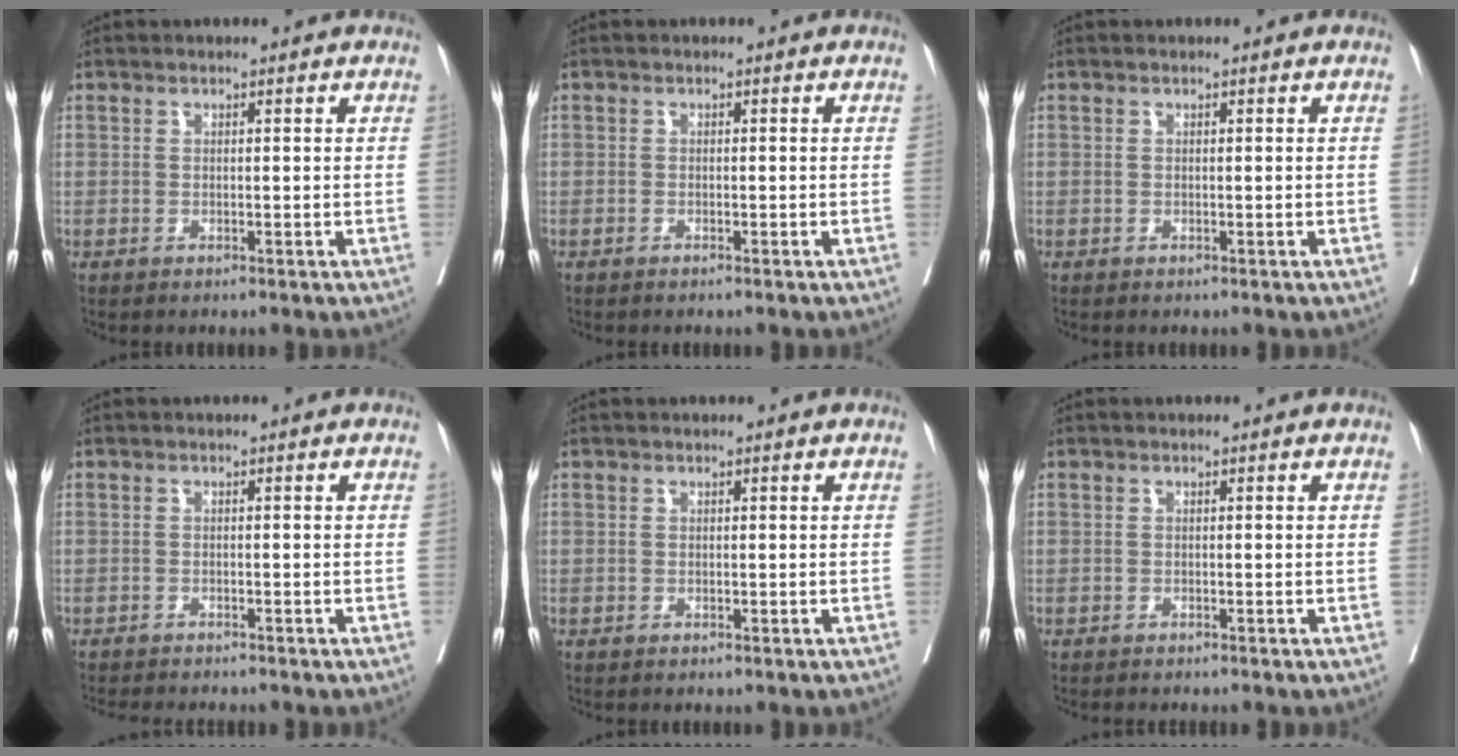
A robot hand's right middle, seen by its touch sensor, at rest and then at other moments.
{"total": 0.5, "force": [-0.4, 0.0, 0.3], "torque": [-0.008, -0.002, -0.008]}
{"total": 0.0}
{"total": 6.3, "force": [-5.8, 0.8, 2.3], "torque": [-0.030, -0.010, -0.086]}
{"total": 0.0}
{"total": 1.9, "force": [-1.8, 0.3, 0.7], "torque": [-0.012, -0.003, -0.021]}